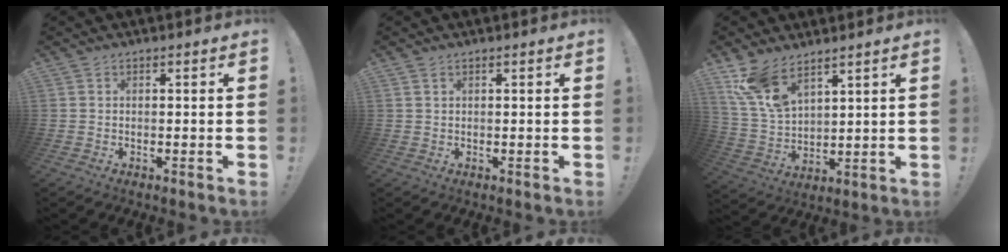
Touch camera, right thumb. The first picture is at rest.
{"total": 1.1, "force": [0.7, 0.4, 0.7], "torque": [-0.012, -0.001, 0.013]}
{"total": 11.2, "force": [8.6, 4.6, 5.5], "torque": [-0.123, -0.041, 0.169]}